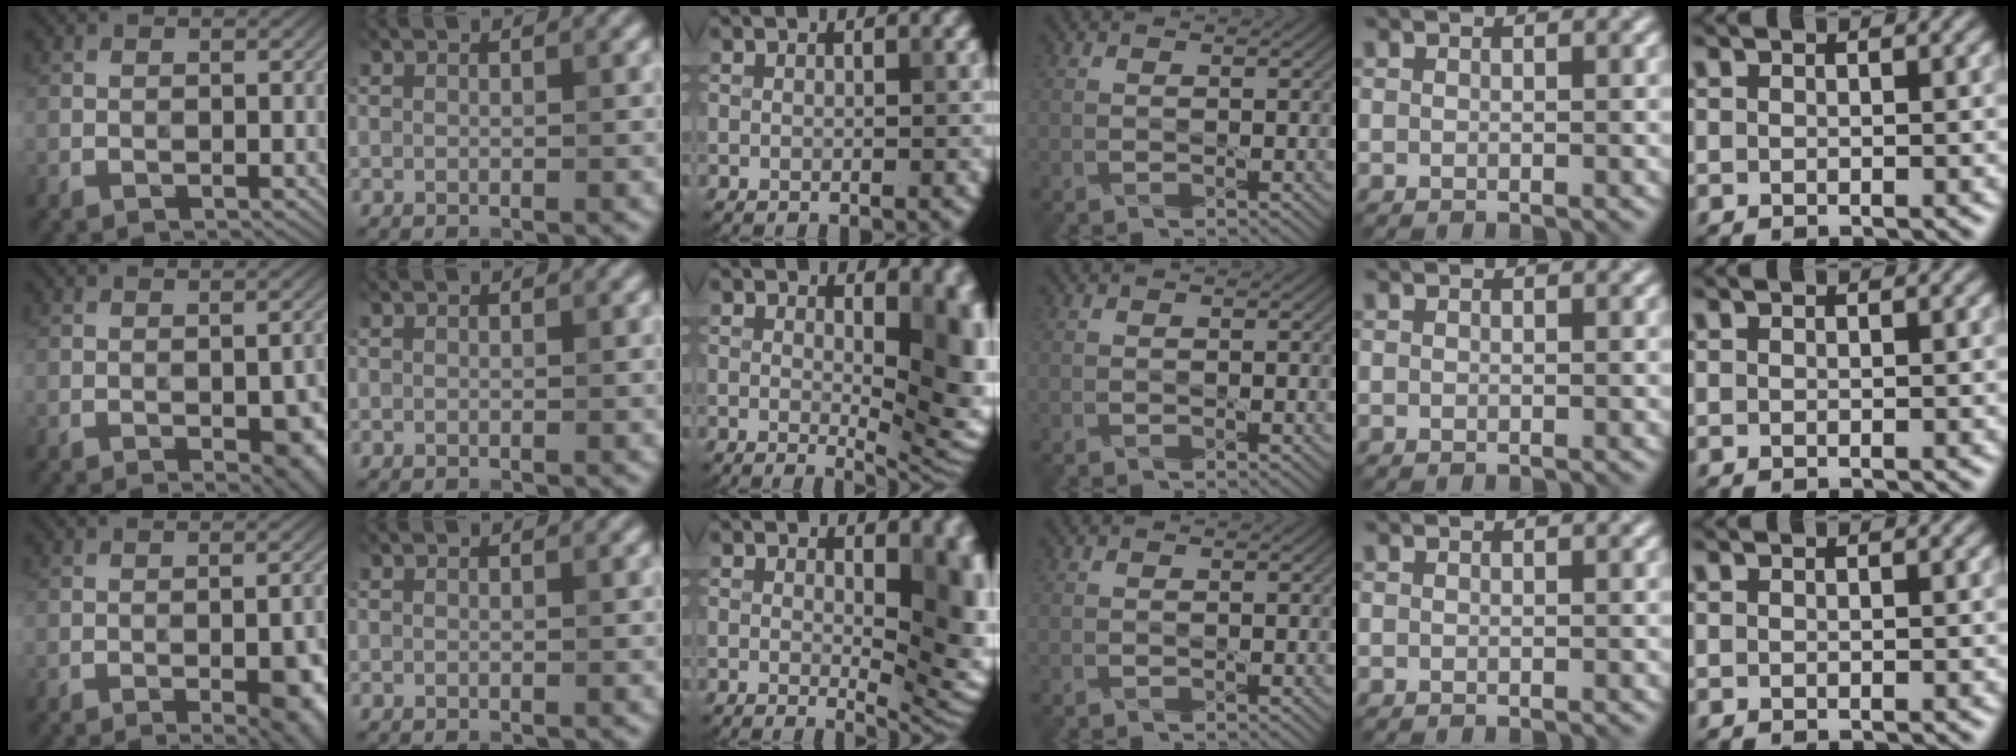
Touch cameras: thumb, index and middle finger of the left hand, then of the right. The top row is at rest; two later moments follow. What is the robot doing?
{"motion": "pour", "object": "plastic test tube"}